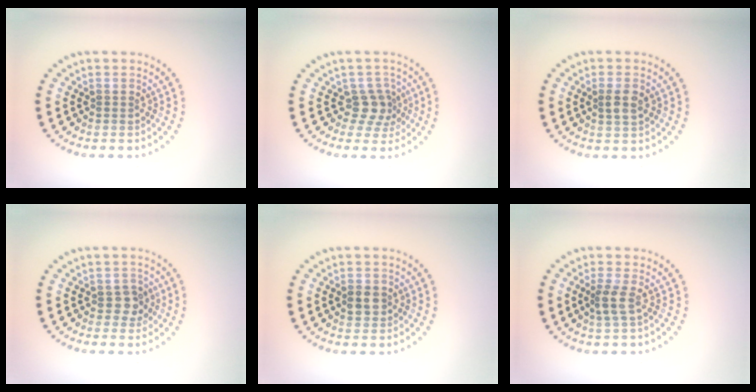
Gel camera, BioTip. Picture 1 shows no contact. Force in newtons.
{"total": 2.4, "press": 1.8, "slide": 1.6}
{"total": 2.0, "press": 1.9, "slide": 0.5}
{"total": 1.9, "press": 1.8, "slide": 0.6}
{"total": 1.9, "press": 1.9, "slide": 0.3}
{"total": 1.8, "press": 1.5, "slide": 1.1}